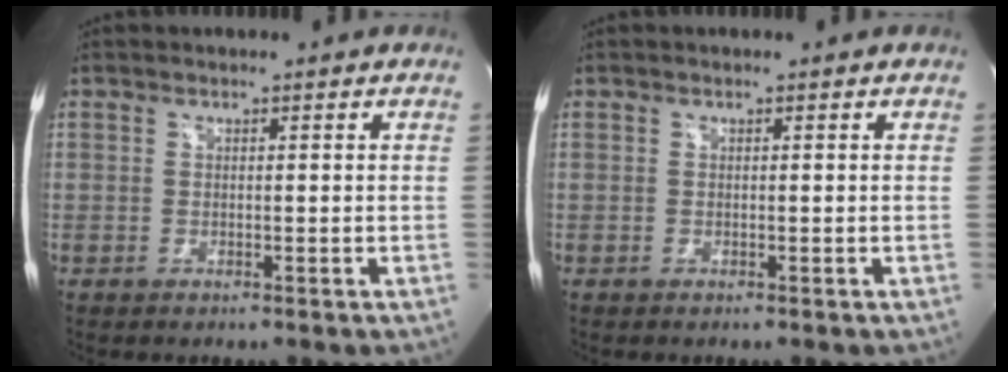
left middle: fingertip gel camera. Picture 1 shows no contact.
{"total": 0.0}